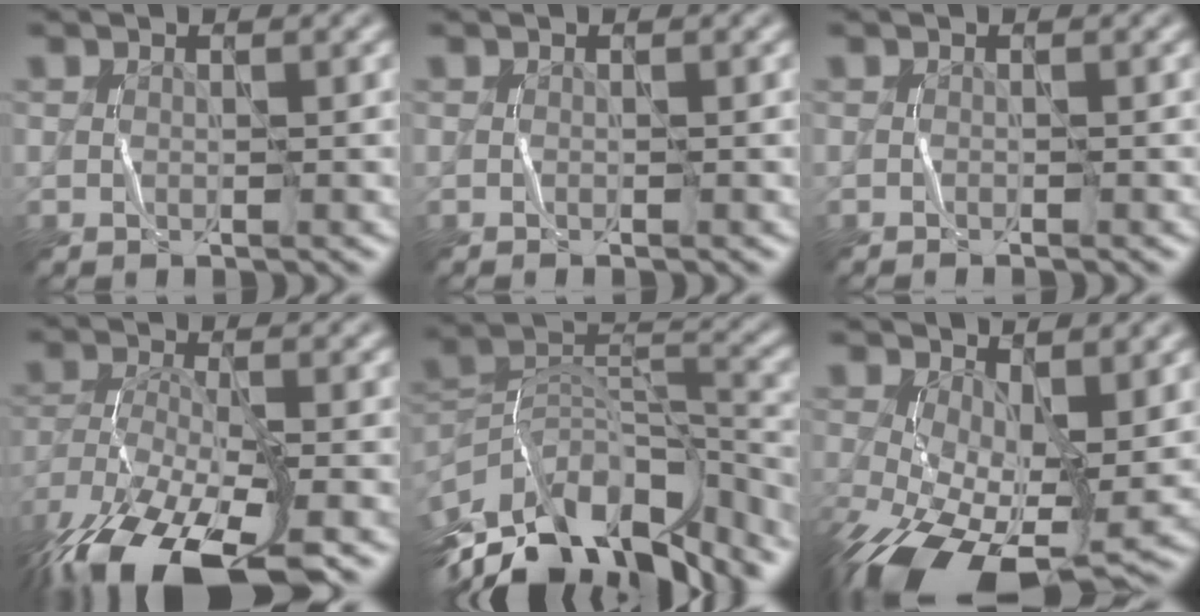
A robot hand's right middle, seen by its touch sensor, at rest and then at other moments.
{"total": 0.0}
{"total": 0.5, "force": [-0.5, 0.0, 0.2], "torque": [-0.001, -0.001, -0.009]}
{"total": 12.9, "force": [-9.5, 3.9, 7.9], "torque": [-0.164, -0.039, -0.157]}
{"total": 13.6, "force": [-9.6, 5.9, 7.7], "torque": [-0.153, 0.022, -0.161]}
{"total": 11.4, "force": [-3.0, 6.0, 9.2], "torque": [-0.181, -0.034, -0.036]}